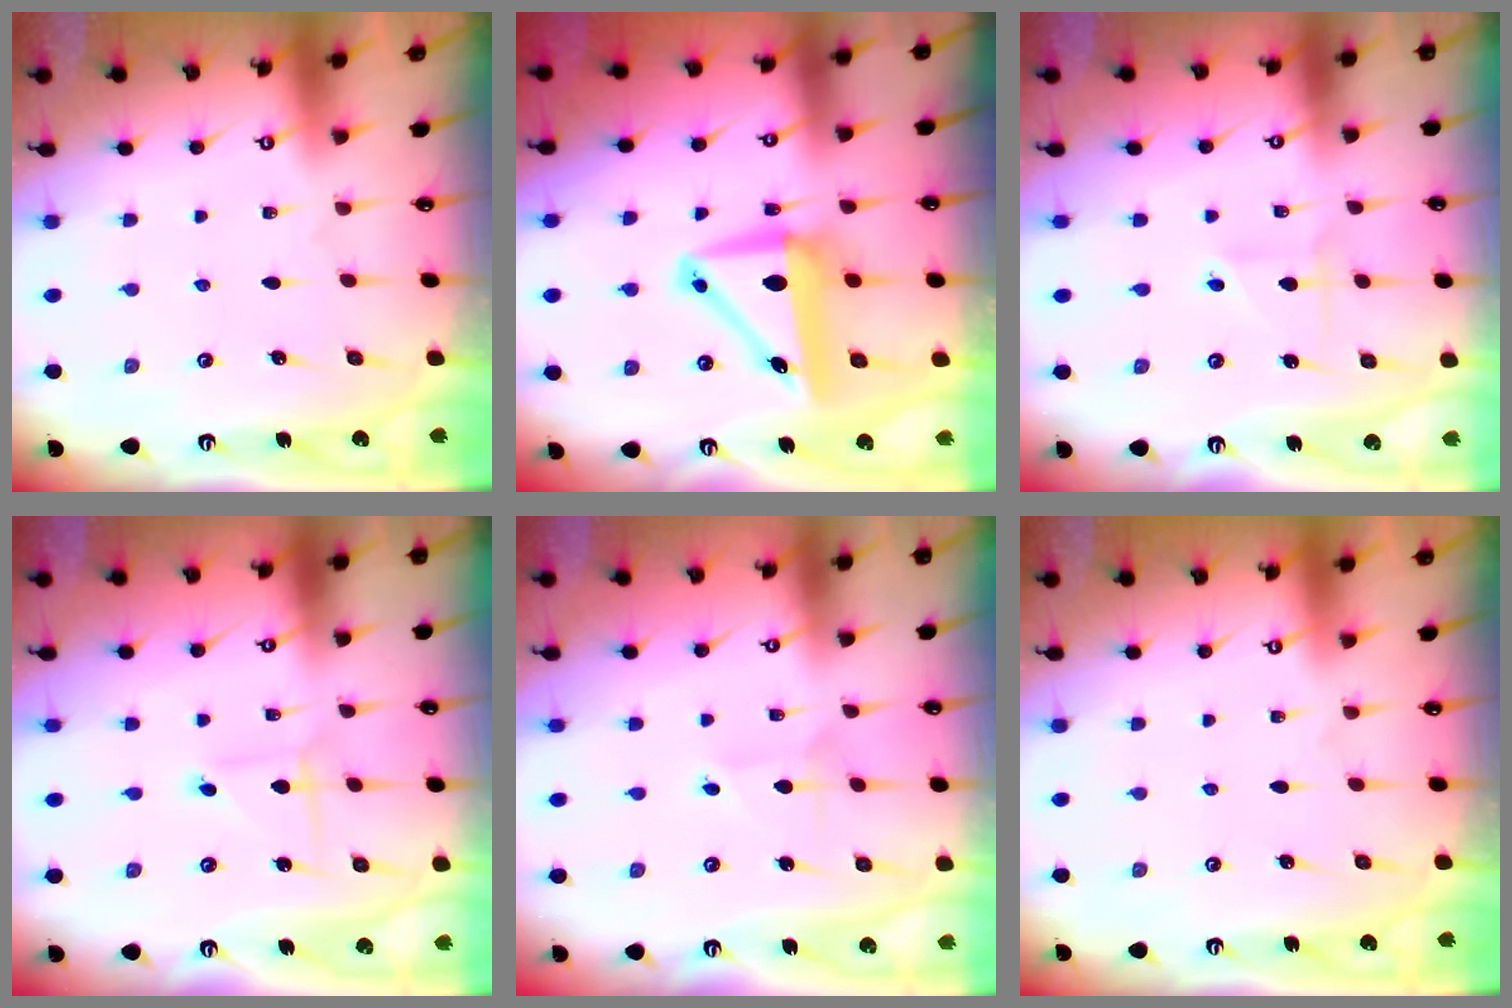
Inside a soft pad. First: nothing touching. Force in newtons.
{"total": 10.4, "press": 9.8, "slide": 3.4}
{"total": 2.3, "press": 2.2, "slide": 0.9}
{"total": 1.0, "press": 1.0, "slide": 0.1}
{"total": 2.8, "press": 2.7, "slide": 0.3}
{"total": 0.0}